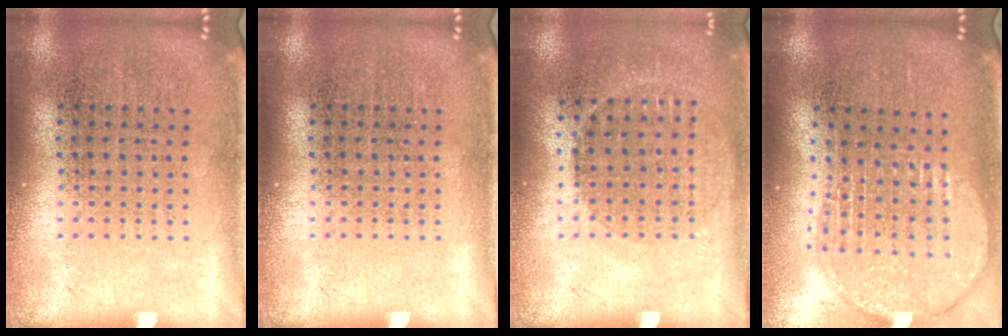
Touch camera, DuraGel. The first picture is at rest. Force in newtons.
{"total": 0.0}
{"total": 1.0, "press": 0.8, "slide": 0.5}
{"total": 2.0, "press": 1.7, "slide": 1.1}